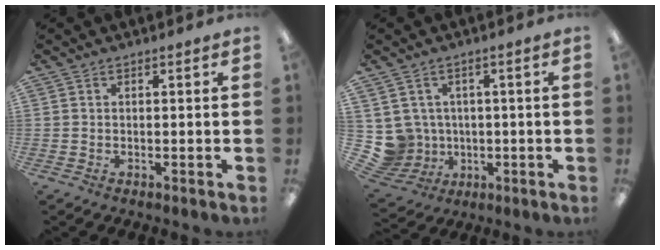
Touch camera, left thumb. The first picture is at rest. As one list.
[{"total": 6.9, "force": [0.5, 6.8, 1.1], "torque": [-0.066, -0.006, 0.018]}]